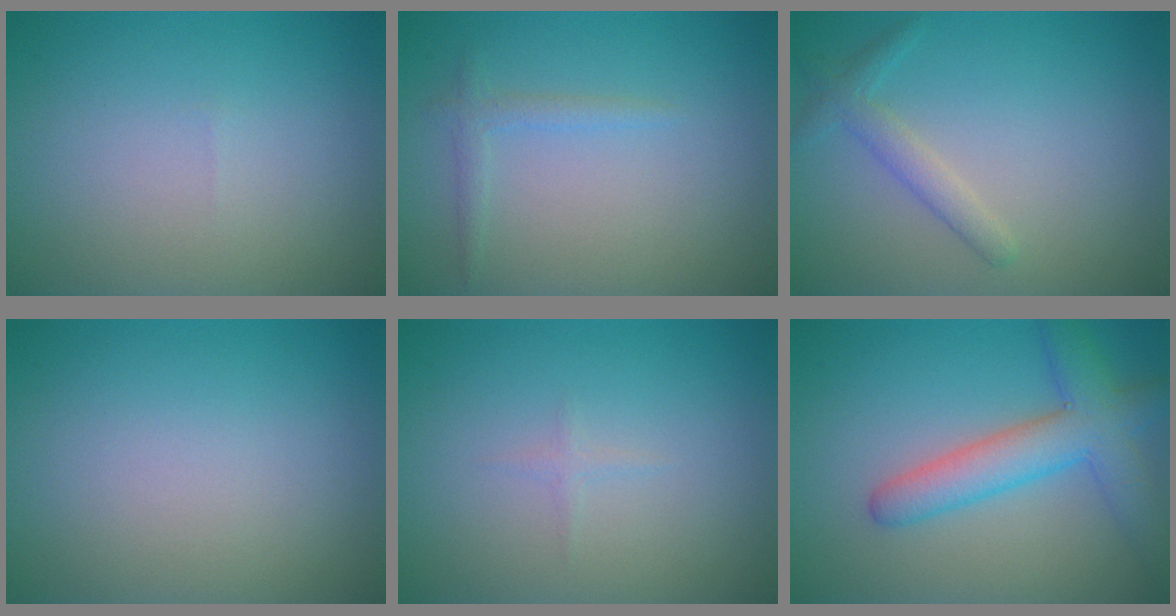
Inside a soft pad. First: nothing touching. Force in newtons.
{"total": 1.3, "press": 1.3, "slide": 0.1}
{"total": 2.0, "press": 2.0, "slide": 0.1}
{"total": 0.0}
{"total": 0.6, "press": 0.6, "slide": 0.0}
{"total": 5.3, "press": 5.3, "slide": 0.3}